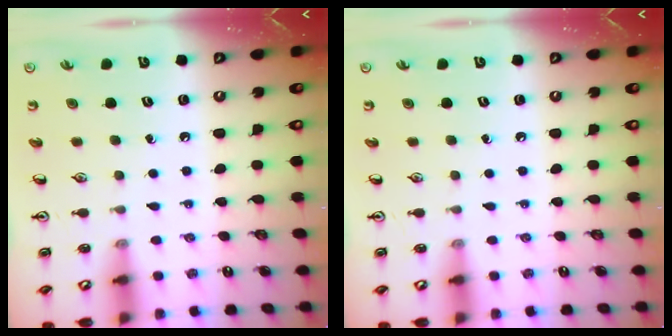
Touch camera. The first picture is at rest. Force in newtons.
{"total": 0.0}